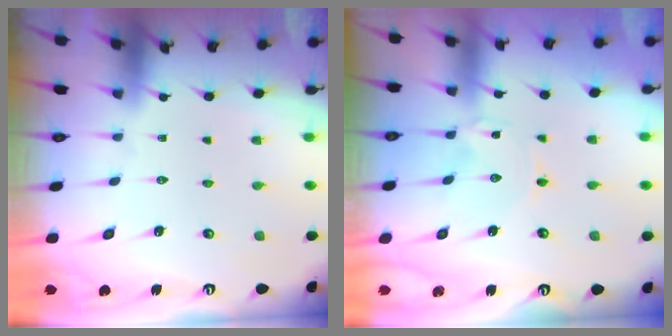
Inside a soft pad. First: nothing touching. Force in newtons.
{"total": 0.0}